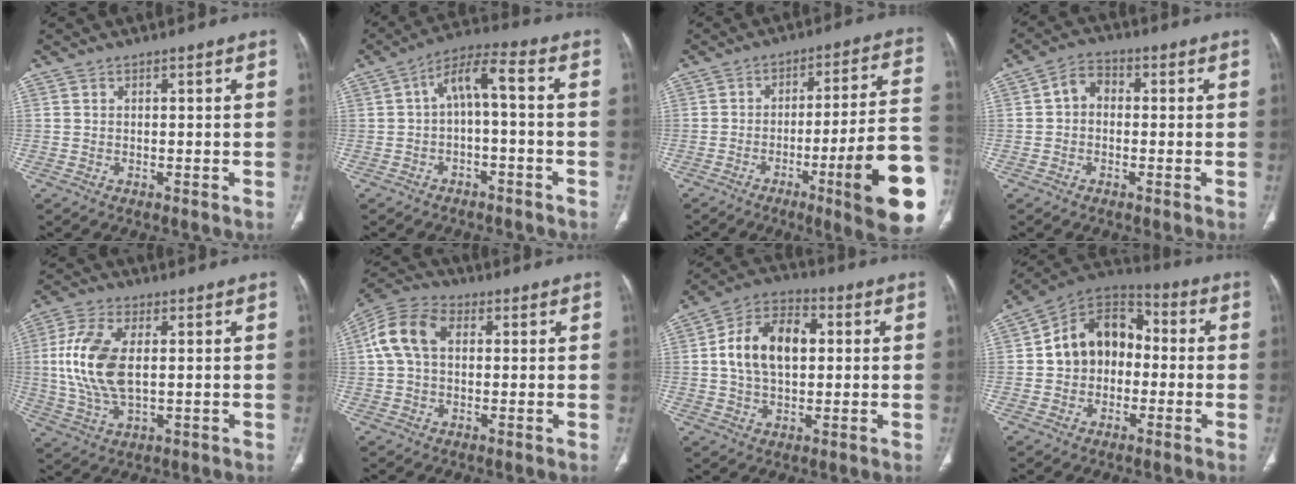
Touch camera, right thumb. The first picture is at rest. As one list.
[{"total": 7.1, "force": [-1.3, 2.7, 6.4], "torque": [-0.115, 0.049, -0.023]}, {"total": 20.6, "force": [-7.2, 1.8, 19.3], "torque": [-0.216, 0.018, -0.104]}, {"total": 4.6, "force": [-0.1, 3.6, 2.9], "torque": [-0.035, 0.015, -0.015]}, {"total": 13.0, "force": [1.1, 6.8, 11.0], "torque": [-0.239, -0.001, 0.024]}, {"total": 10.2, "force": [1.9, 6.9, 7.3], "torque": [-0.150, 0.030, 0.028]}, {"total": 13.8, "force": [1.7, 8.6, 10.6], "torque": [-0.177, 0.022, 0.022]}, {"total": 13.8, "force": [-0.2, 10.6, 8.9], "torque": [-0.104, 0.042, -0.017]}]